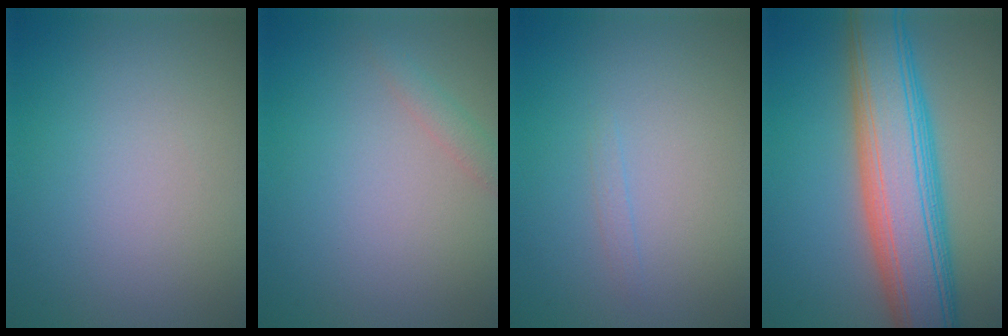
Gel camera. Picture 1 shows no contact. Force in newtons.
{"total": 1.2, "press": 1.2, "slide": 0.1}
{"total": 0.5, "press": 0.5, "slide": 0.1}
{"total": 10.3, "press": 10.3, "slide": 0.6}